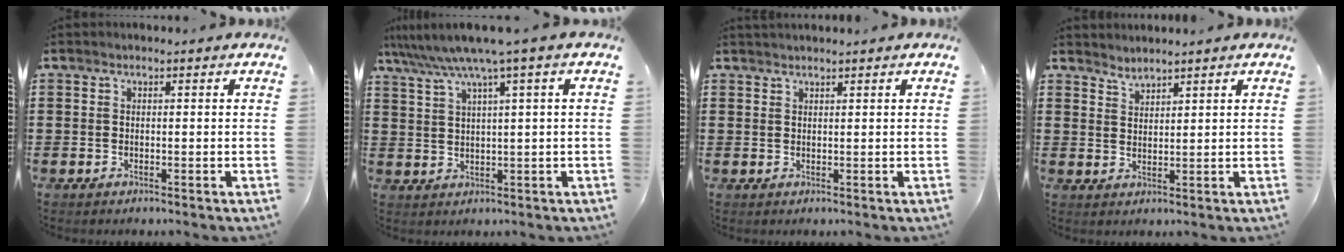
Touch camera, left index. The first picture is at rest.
{"total": 5.4, "force": [3.0, -0.5, 4.5], "torque": [-0.097, -0.018, 0.047]}
{"total": 0.8, "force": [0.8, 0.0, 0.0], "torque": [-0.002, -0.001, 0.017]}
{"total": 1.9, "force": [1.8, -0.1, -0.4], "torque": [0.001, -0.003, 0.036]}